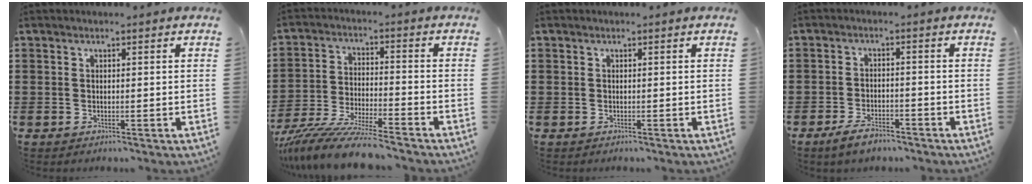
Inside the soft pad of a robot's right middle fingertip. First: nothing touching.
{"total": 8.9, "force": [-8.2, 0.2, 3.5], "torque": [-0.076, 0.000, -0.162]}
{"total": 0.5, "force": [-0.1, 0.5, 0.0], "torque": [0.000, 0.005, -0.004]}
{"total": 3.4, "force": [-2.7, 1.2, 1.6], "torque": [-0.035, 0.004, -0.054]}